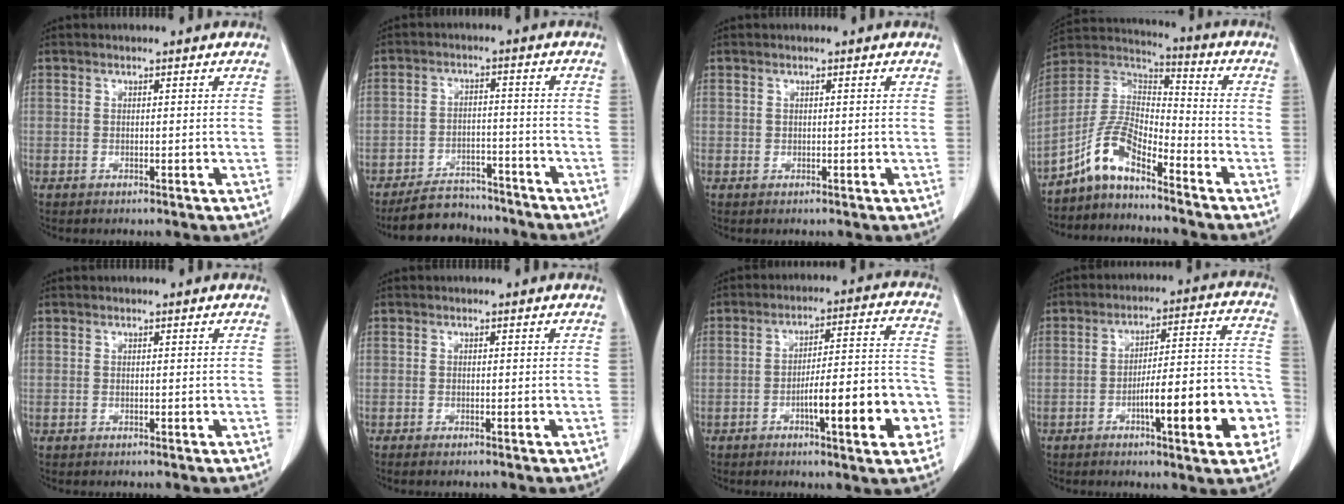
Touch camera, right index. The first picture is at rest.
{"total": 7.7, "force": [-7.0, 3.0, 1.0], "torque": [-0.012, 0.006, -0.115]}
{"total": 0.0}
{"total": 8.7, "force": [-6.4, 2.5, 5.3], "torque": [-0.122, 0.025, -0.127]}
{"total": 0.0}
{"total": 0.9, "force": [-0.7, 0.1, 0.5], "torque": [-0.012, -0.002, -0.011]}
{"total": 13.5, "force": [-4.9, 2.0, 12.4], "torque": [-0.173, 0.019, -0.067]}
{"total": 14.8, "force": [-5.4, 2.3, 13.6], "torque": [-0.187, 0.023, -0.074]}